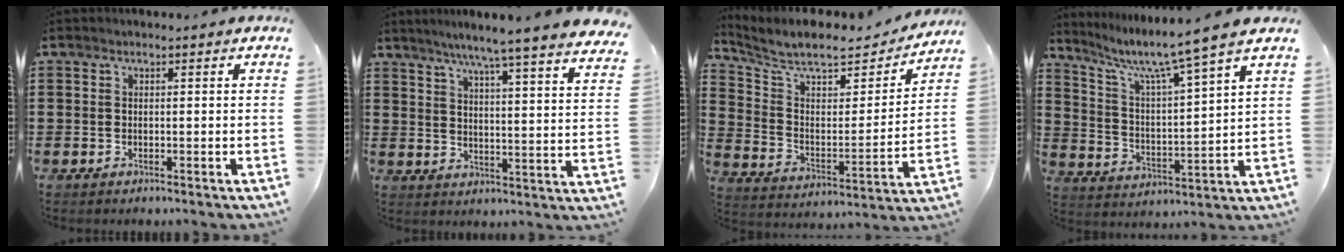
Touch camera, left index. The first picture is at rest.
{"total": 6.1, "force": [5.3, -1.4, 2.8], "torque": [-0.075, -0.043, 0.083]}
{"total": 8.7, "force": [7.4, 1.9, 4.1], "torque": [-0.105, -0.050, 0.124]}
{"total": 6.7, "force": [5.4, -0.4, 4.0], "torque": [-0.102, -0.041, 0.081]}